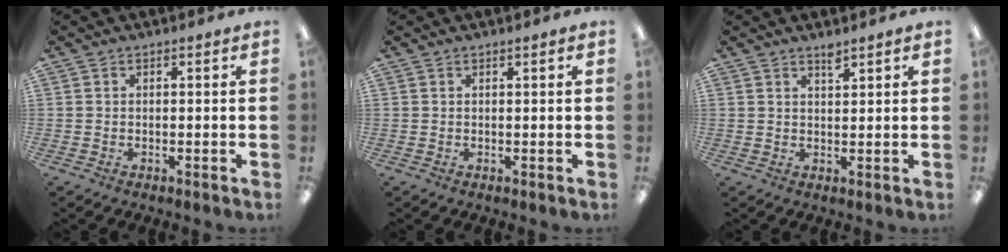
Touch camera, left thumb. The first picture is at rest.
{"total": 0.7, "force": [0.4, 0.0, 0.5], "torque": [-0.010, 0.000, 0.007]}
{"total": 2.1, "force": [1.9, 0.2, 0.8], "torque": [-0.012, -0.007, 0.033]}